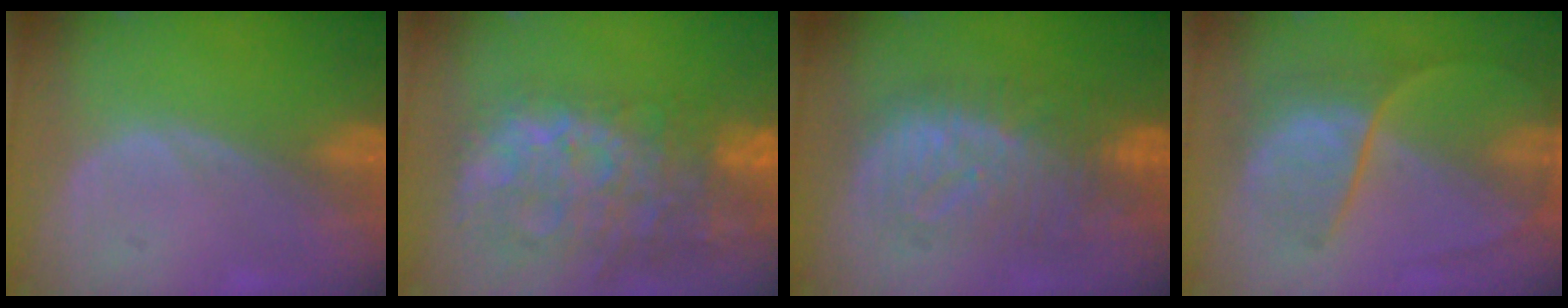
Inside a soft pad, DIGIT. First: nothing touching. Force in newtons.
{"total": 14.3, "press": 11.6, "slide": 8.3}
{"total": 8.9, "press": 8.9, "slide": 0.3}
{"total": 7.3, "press": 6.8, "slide": 2.6}